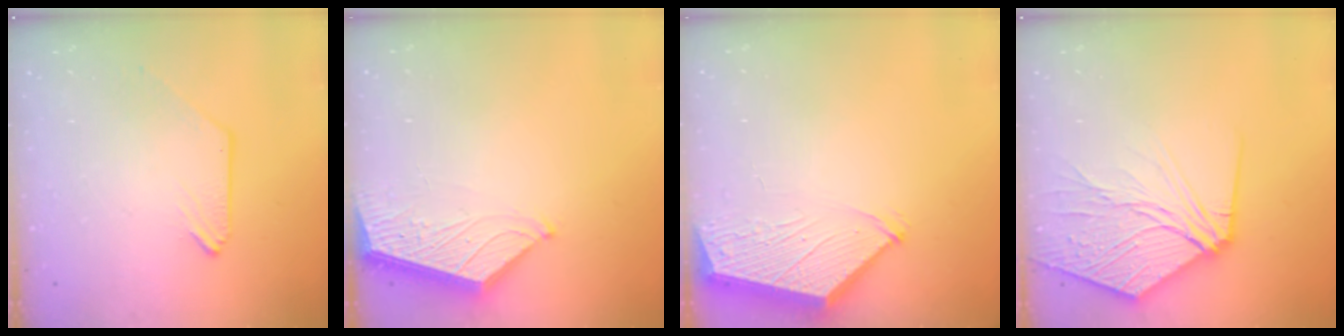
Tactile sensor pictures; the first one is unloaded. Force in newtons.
{"total": 3.9, "press": 3.9, "slide": 0.5}
{"total": 3.0, "press": 3.0, "slide": 0.3}
{"total": 11.8, "press": 11.7, "slide": 1.5}